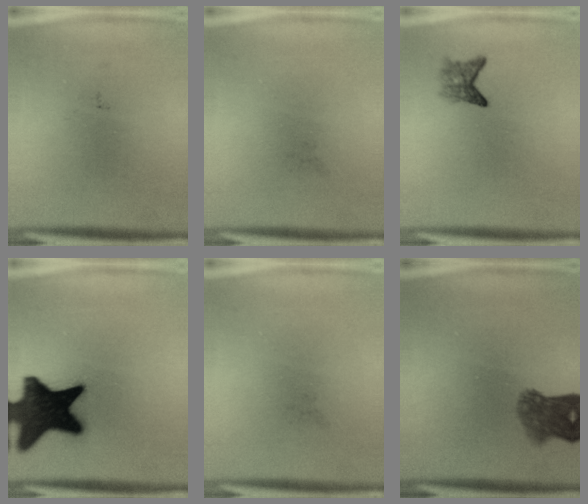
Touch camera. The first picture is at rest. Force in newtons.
{"total": 0.0}
{"total": 2.3}
{"total": 19.4}
{"total": 0.0}
{"total": 5.2}